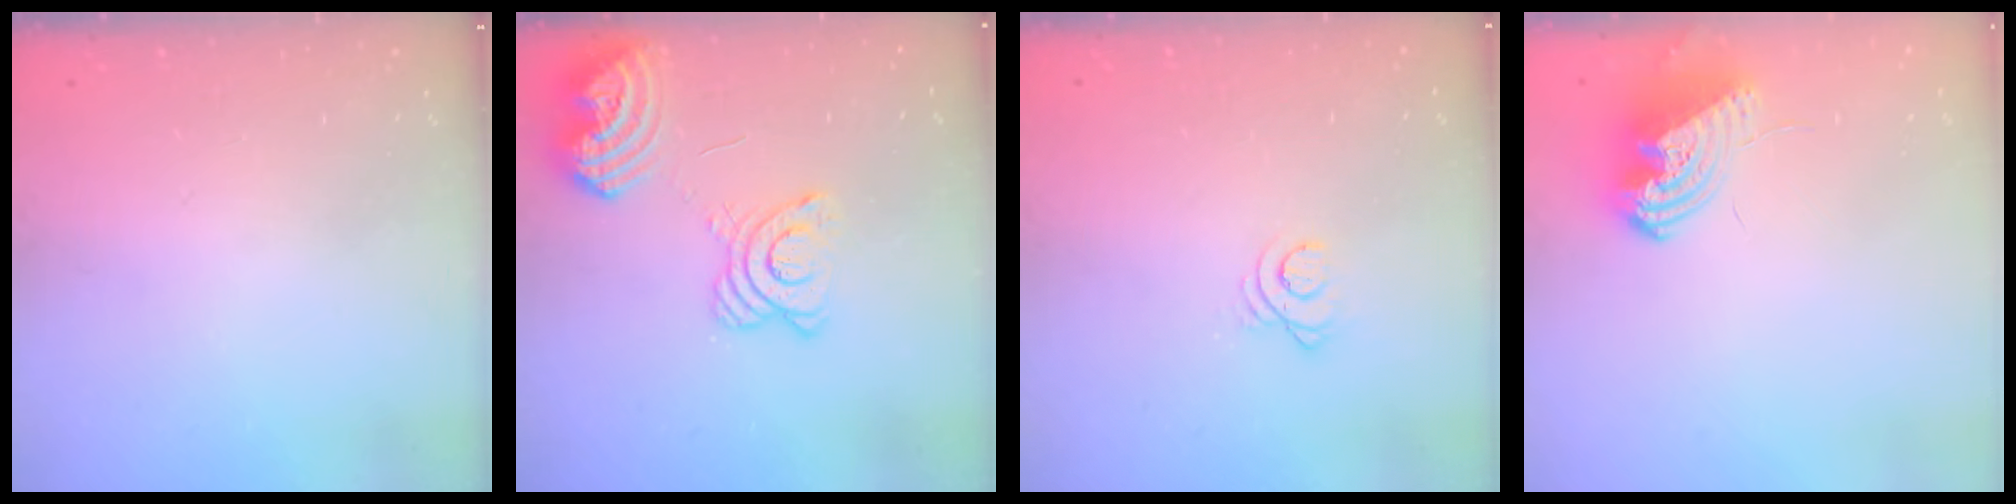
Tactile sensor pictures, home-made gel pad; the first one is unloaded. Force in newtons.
{"total": 15.1, "press": 15.0, "slide": 1.8}
{"total": 2.7, "press": 2.7, "slide": 0.3}
{"total": 9.9, "press": 9.9, "slide": 1.2}